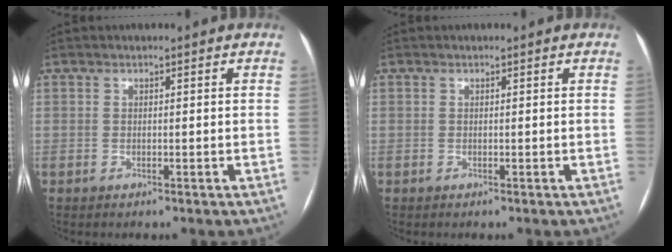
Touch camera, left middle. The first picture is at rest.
{"total": 0.0}